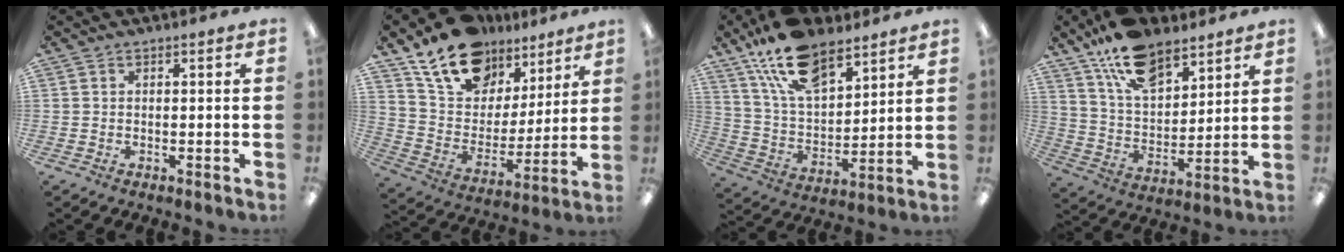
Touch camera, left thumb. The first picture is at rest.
{"total": 17.6, "force": [12.6, 10.5, 6.3], "torque": [-0.124, -0.077, 0.236]}
{"total": 18.4, "force": [12.5, 8.9, 10.1], "torque": [-0.196, -0.051, 0.229]}
{"total": 15.7, "force": [11.1, 7.6, 8.1], "torque": [-0.156, -0.049, 0.206]}